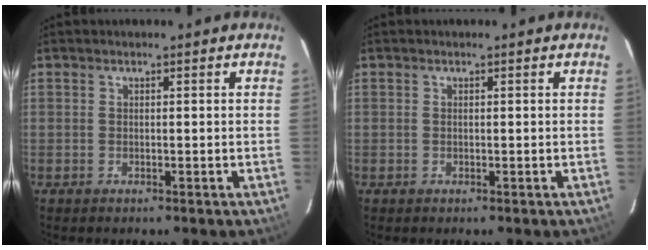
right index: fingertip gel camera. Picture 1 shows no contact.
{"total": 0.0}